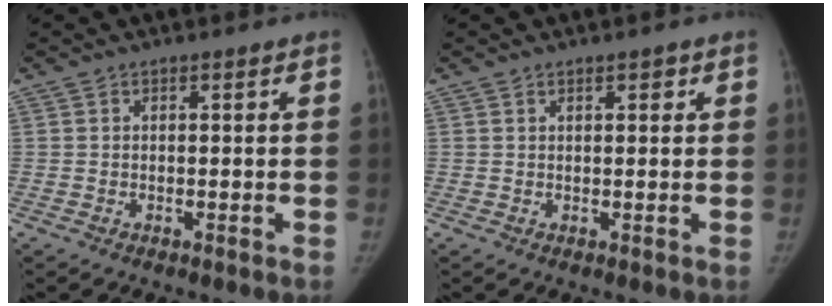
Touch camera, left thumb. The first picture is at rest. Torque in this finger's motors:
{"motor_torque": [-0.37, -0.24, -0.11, -0.01, -0.08]}